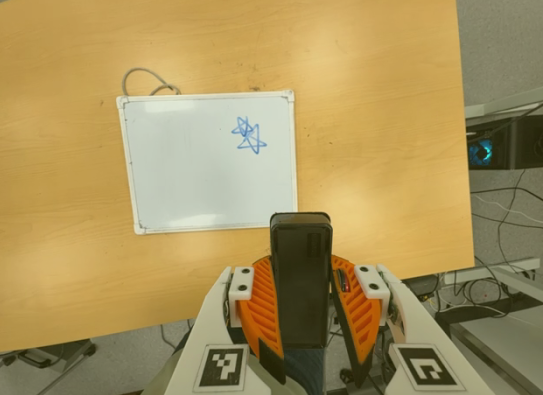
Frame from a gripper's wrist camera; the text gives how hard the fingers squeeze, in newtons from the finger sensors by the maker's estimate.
{"total": 9.6, "left": 8.1, "right": 11.2}